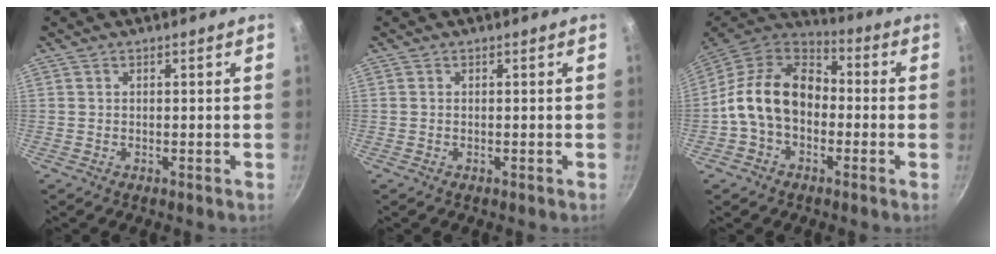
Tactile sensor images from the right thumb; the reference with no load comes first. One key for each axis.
{"total": 0.0}
{"total": 15.7, "fx": -1.2, "fy": 11.3, "fz": 10.8, "tx": -0.156, "ty": 0.041, "tz": -0.041}